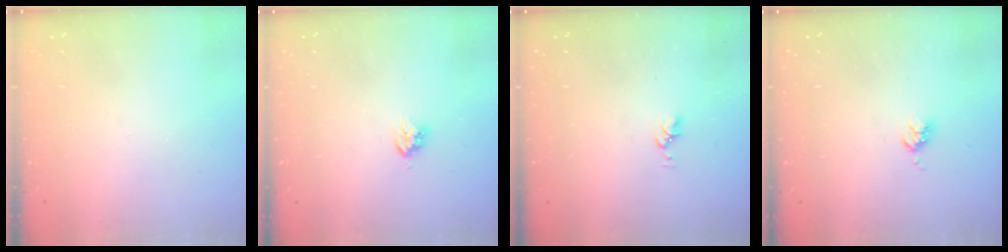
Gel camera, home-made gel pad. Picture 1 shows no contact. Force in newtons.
{"total": 3.7, "press": 3.7, "slide": 0.5}
{"total": 2.1, "press": 2.0, "slide": 0.3}
{"total": 3.6, "press": 3.6, "slide": 0.5}